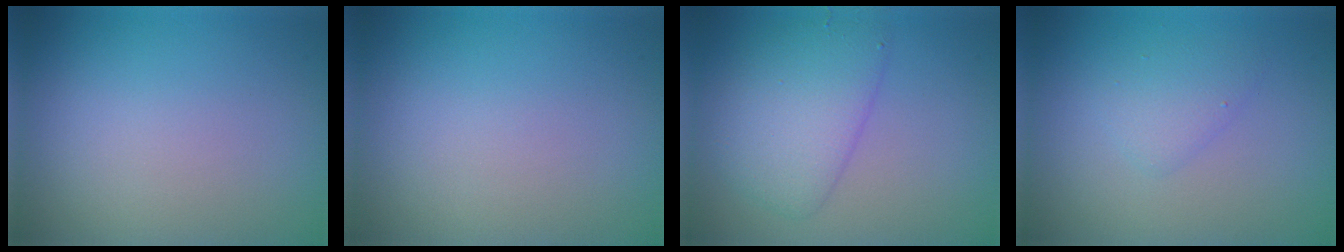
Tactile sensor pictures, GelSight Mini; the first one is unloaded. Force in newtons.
{"total": 0.0}
{"total": 4.4, "press": 4.4, "slide": 0.0}
{"total": 1.7, "press": 1.7, "slide": 0.1}